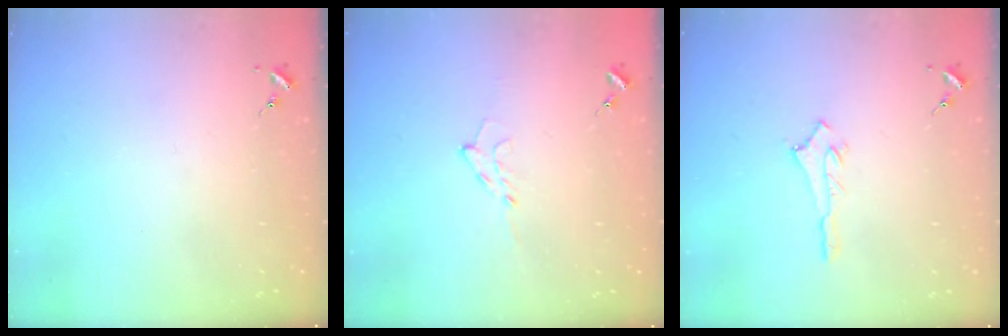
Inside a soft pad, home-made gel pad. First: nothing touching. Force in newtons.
{"total": 5.6, "press": 5.5, "slide": 0.8}
{"total": 2.6, "press": 2.6, "slide": 0.4}